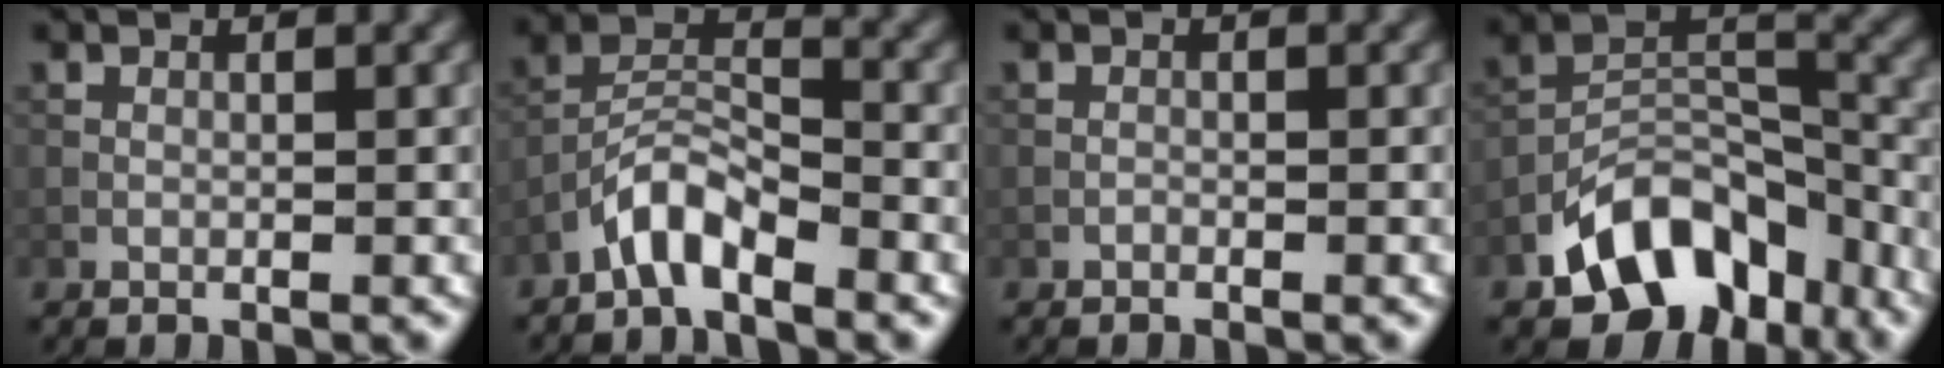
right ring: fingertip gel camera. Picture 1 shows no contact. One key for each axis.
{"total": 4.0, "fx": -3.1, "fy": 1.2, "fz": 2.3, "tx": -0.040, "ty": 0.016, "tz": -0.066}
{"total": 0.0}
{"total": 9.4, "fx": -5.9, "fy": 5.5, "fz": 4.8, "tx": -0.064, "ty": 0.000, "tz": -0.110}